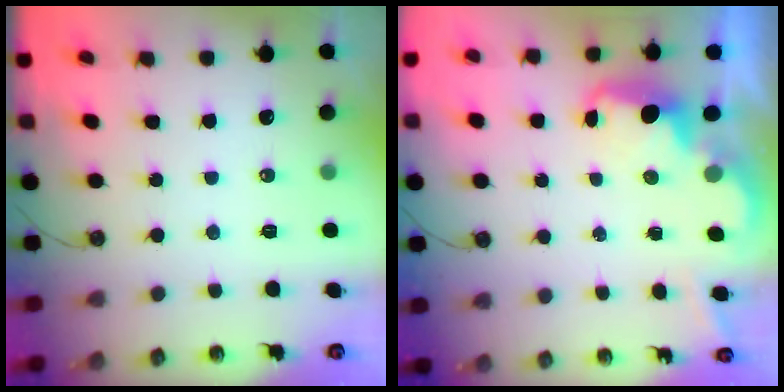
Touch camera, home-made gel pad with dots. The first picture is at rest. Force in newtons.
{"total": 2.6, "press": 2.6, "slide": 0.5}